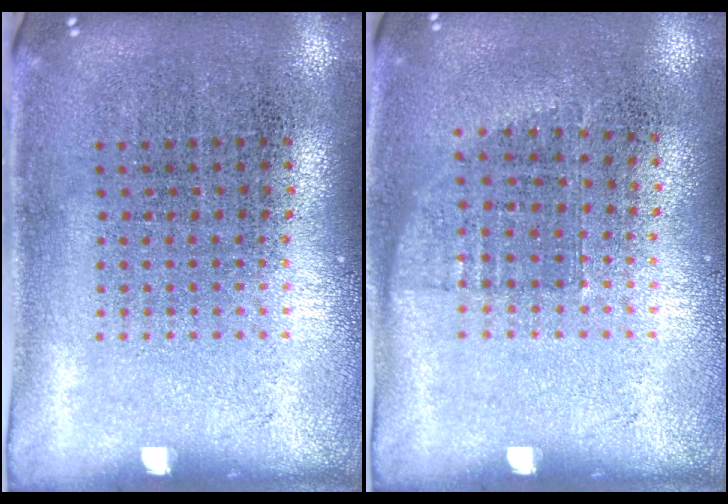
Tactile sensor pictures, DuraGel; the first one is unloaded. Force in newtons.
{"total": 0.7, "press": 0.6, "slide": 0.4}